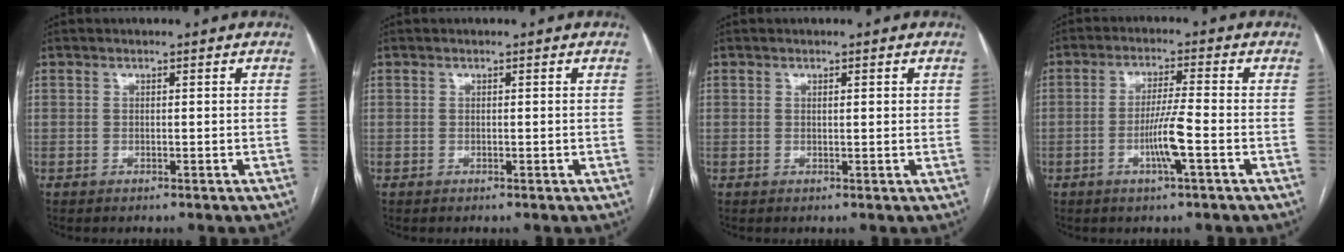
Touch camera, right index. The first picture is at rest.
{"total": 0.0}
{"total": 1.0, "force": [0.5, 0.2, 0.9], "torque": [-0.015, 0.001, 0.006]}
{"total": 6.0, "force": [-2.0, -0.4, 5.6], "torque": [-0.109, -0.006, -0.039]}